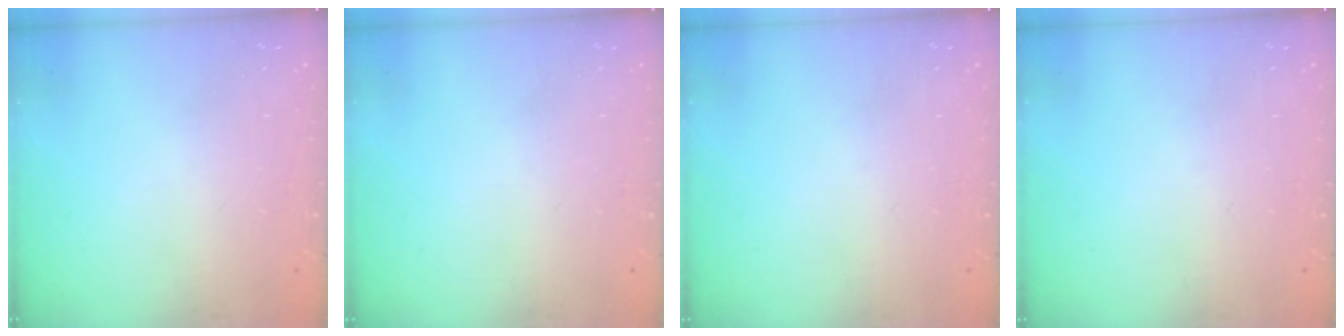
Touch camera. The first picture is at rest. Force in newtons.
{"total": 0.0}
{"total": 0.0}
{"total": 0.0}